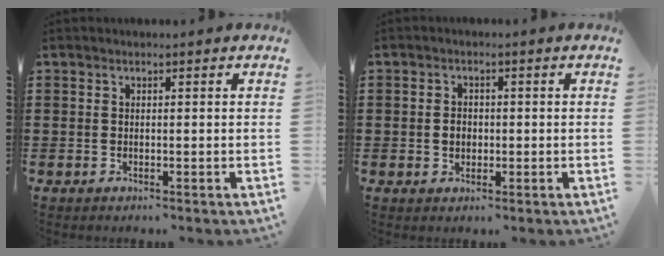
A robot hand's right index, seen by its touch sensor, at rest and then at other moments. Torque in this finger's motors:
{"motor_torque": [0.60, -0.32, 0.27, 0.05]}